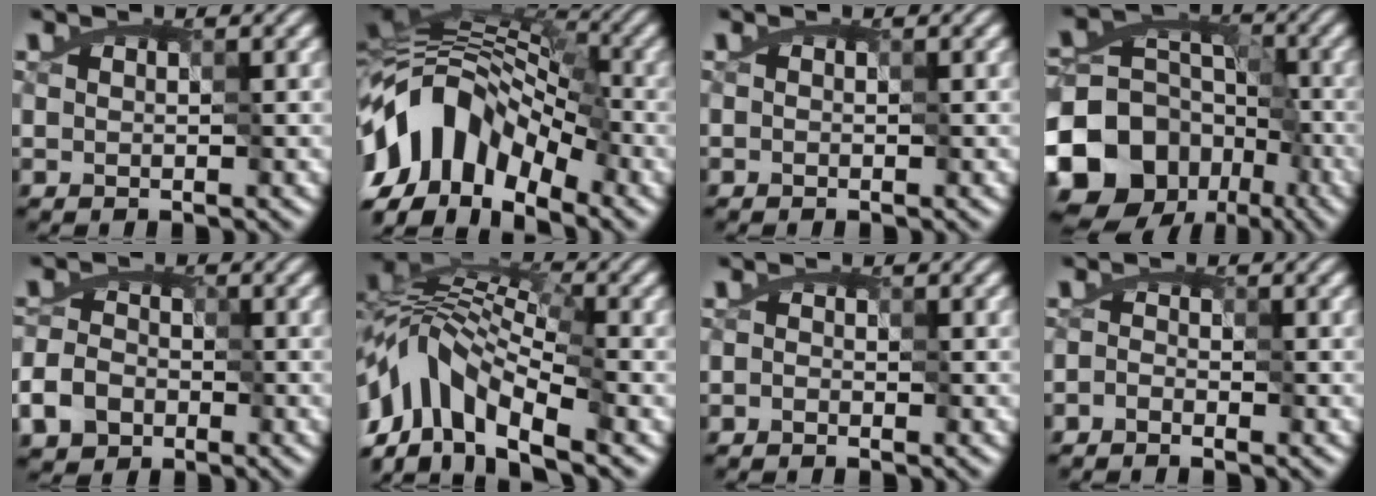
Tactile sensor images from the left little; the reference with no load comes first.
{"total": 12.9, "force": [-7.5, 7.3, 7.5], "torque": [-0.125, 0.017, -0.156]}
{"total": 0.0}
{"total": 13.9, "force": [-7.3, 10.7, 5.1], "torque": [-0.105, -0.008, -0.138]}
{"total": 4.3, "force": [-2.5, 3.3, 1.2], "torque": [-0.003, 0.001, -0.051]}
{"total": 9.0, "force": [-5.7, 4.2, 5.6], "torque": [-0.098, 0.019, -0.124]}
{"total": 0.8, "force": [-0.8, 0.1, 0.1], "torque": [0.002, -0.004, -0.011]}
{"total": 1.6, "force": [-1.3, 0.5, 0.7], "torque": [0.000, -0.001, -0.028]}